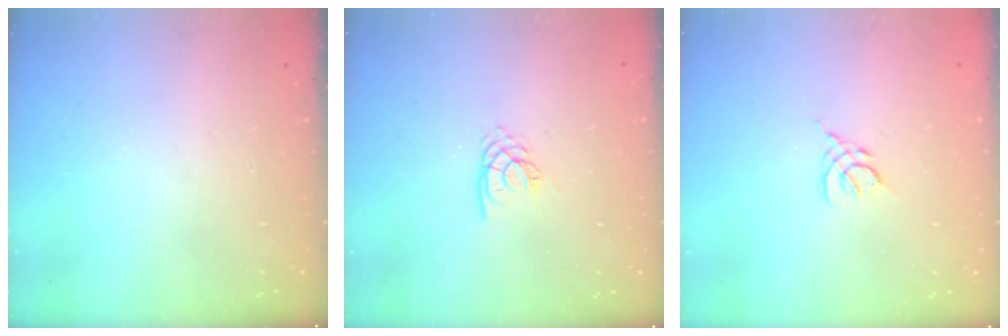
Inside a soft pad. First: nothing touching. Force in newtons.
{"total": 2.7, "press": 2.7, "slide": 0.1}
{"total": 2.8, "press": 2.8, "slide": 0.7}